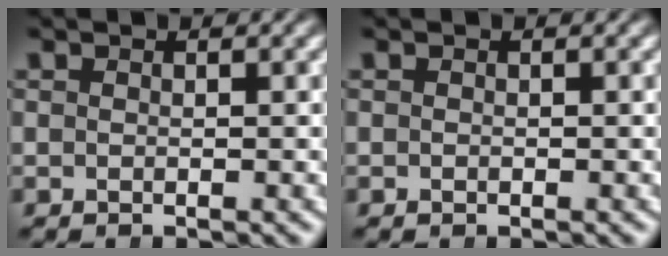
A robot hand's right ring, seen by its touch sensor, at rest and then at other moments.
{"total": 0.0}